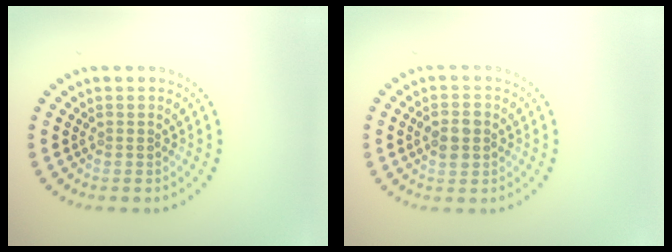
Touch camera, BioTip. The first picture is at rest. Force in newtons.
{"total": 2.6, "press": 2.6, "slide": 0.0}